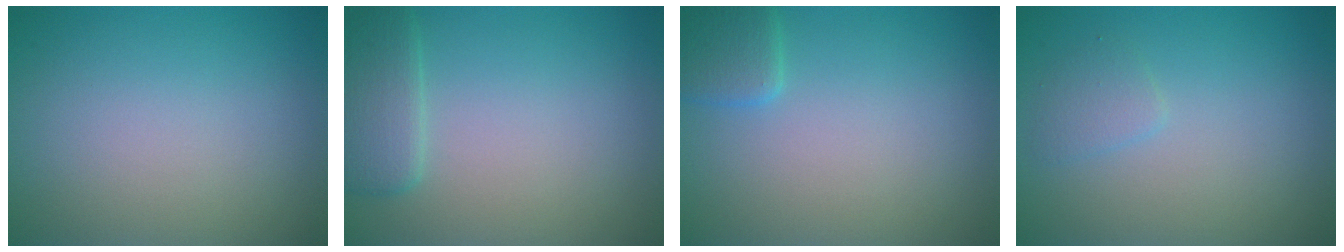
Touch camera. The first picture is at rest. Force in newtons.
{"total": 2.9, "press": 2.8, "slide": 0.2}
{"total": 2.1, "press": 2.1, "slide": 0.1}
{"total": 1.2, "press": 1.2, "slide": 0.0}